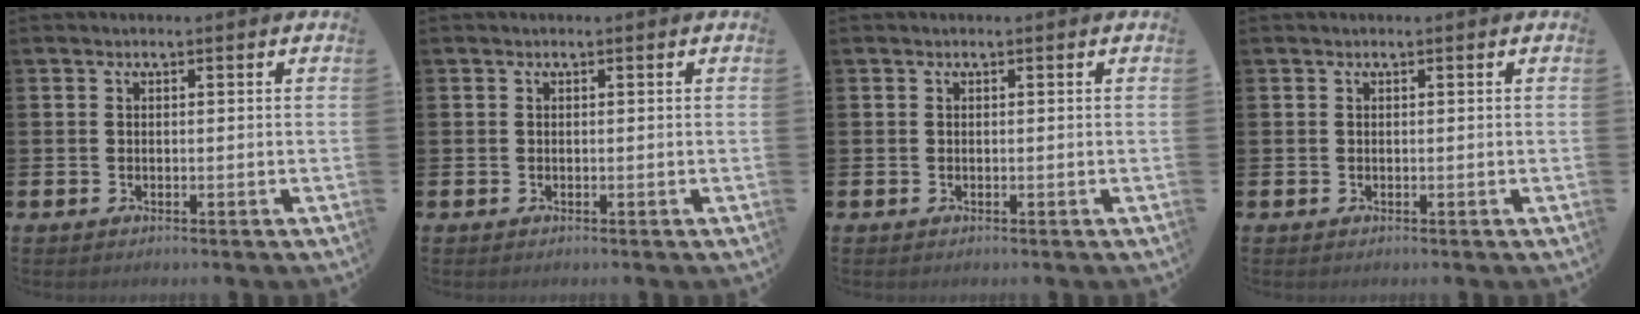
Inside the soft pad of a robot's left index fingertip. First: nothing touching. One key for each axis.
{"total": 0.0}
{"total": 0.0}
{"total": 0.0}